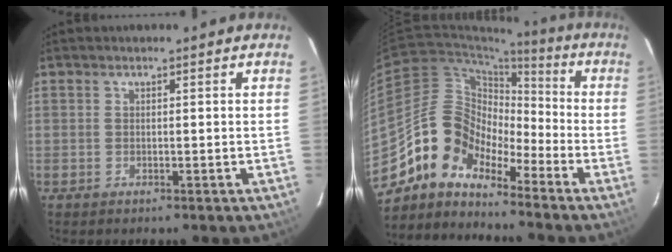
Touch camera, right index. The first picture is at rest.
{"total": 10.8, "force": [-8.4, 6.0, 3.3], "torque": [-0.055, 0.035, -0.178]}